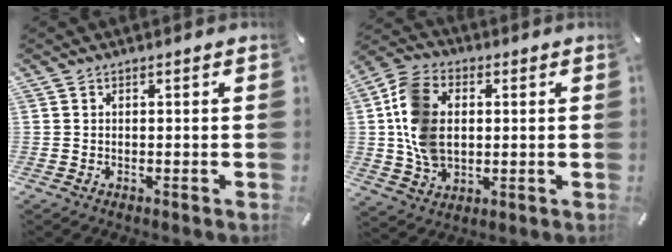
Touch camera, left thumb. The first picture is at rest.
{"total": 13.1, "force": [1.0, 10.0, 8.4], "torque": [-0.193, 0.014, 0.021]}